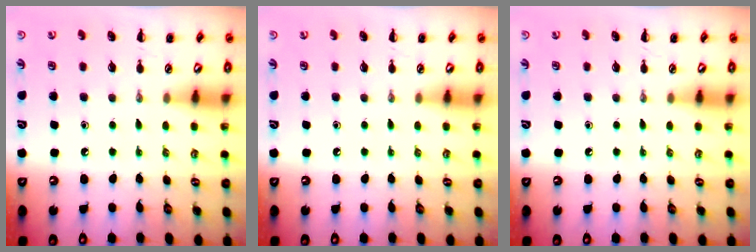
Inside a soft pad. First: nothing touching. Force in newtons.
{"total": 0.0}
{"total": 0.0}